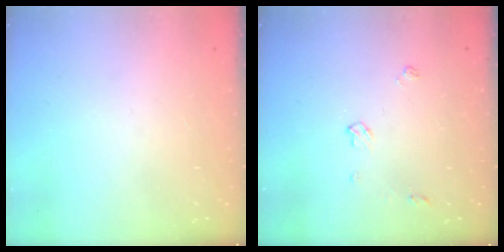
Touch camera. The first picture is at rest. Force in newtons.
{"total": 4.7, "press": 4.7, "slide": 0.7}